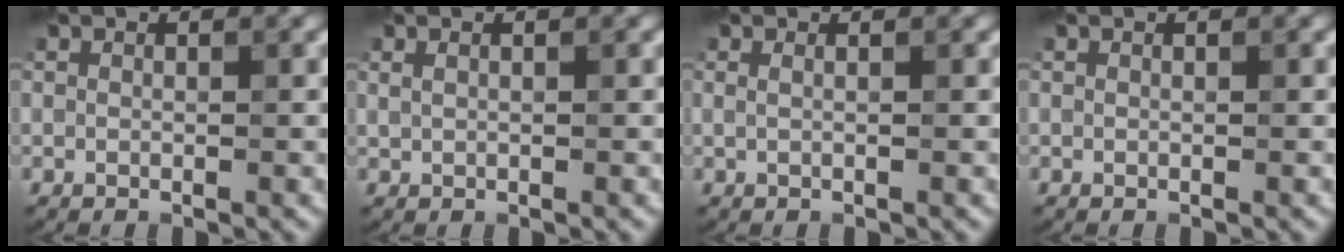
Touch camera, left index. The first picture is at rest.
{"total": 0.6, "force": [0.3, 0.3, 0.4], "torque": [-0.011, 0.002, 0.007]}
{"total": 1.3, "force": [0.6, 0.6, 1.0], "torque": [-0.006, -0.007, -0.006]}
{"total": 0.0}